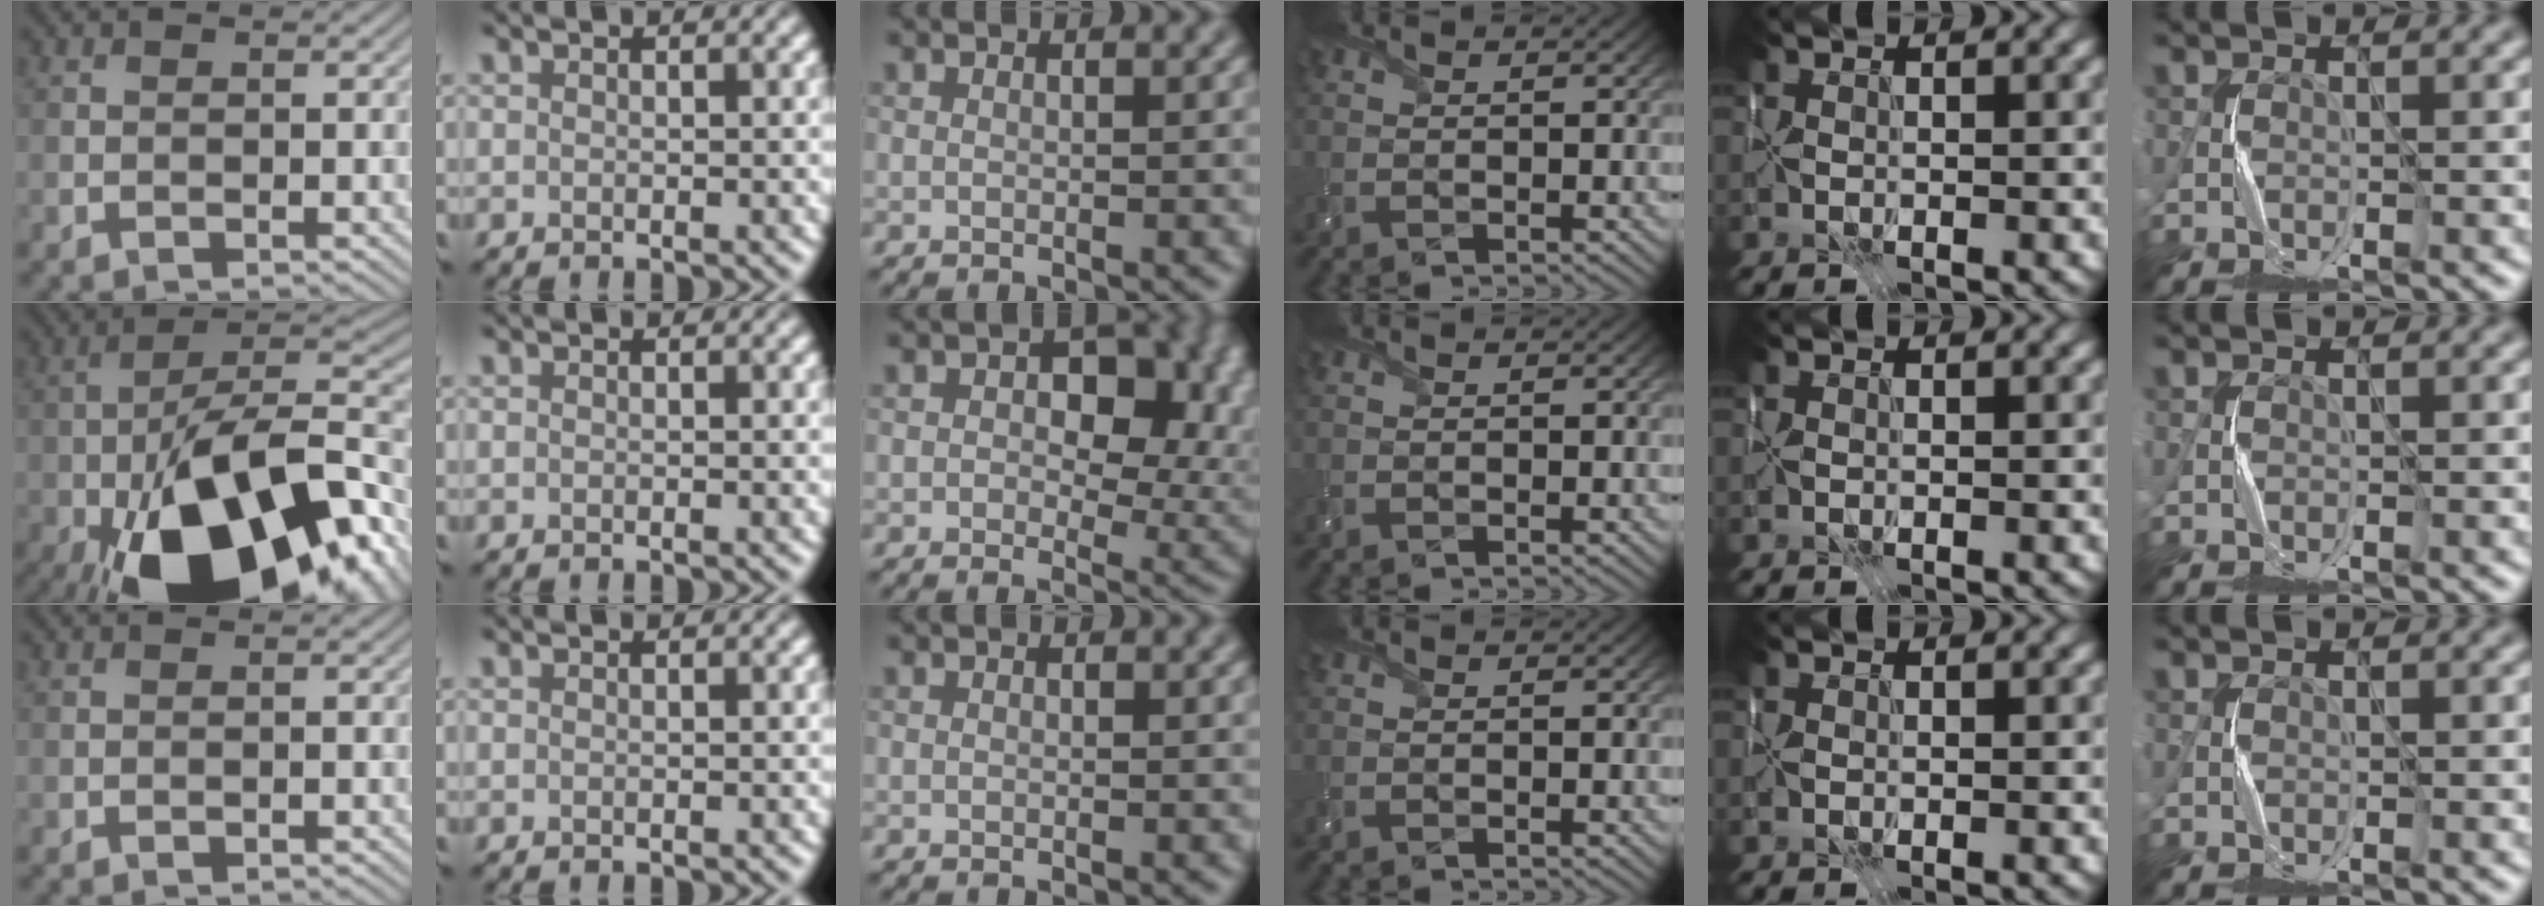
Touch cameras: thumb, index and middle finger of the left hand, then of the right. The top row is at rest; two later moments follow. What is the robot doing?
{"motion": "wrap", "object": "scarf"}